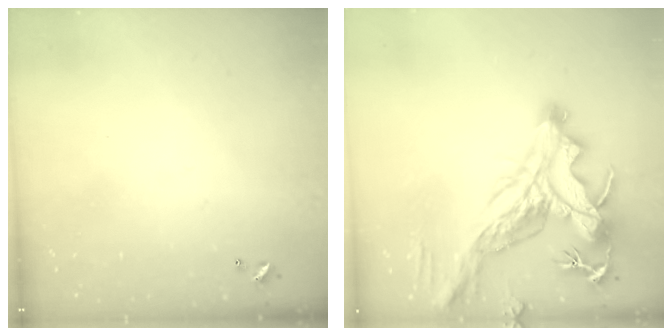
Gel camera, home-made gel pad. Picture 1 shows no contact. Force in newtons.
{"total": 9.1, "press": 8.9, "slide": 2.0}